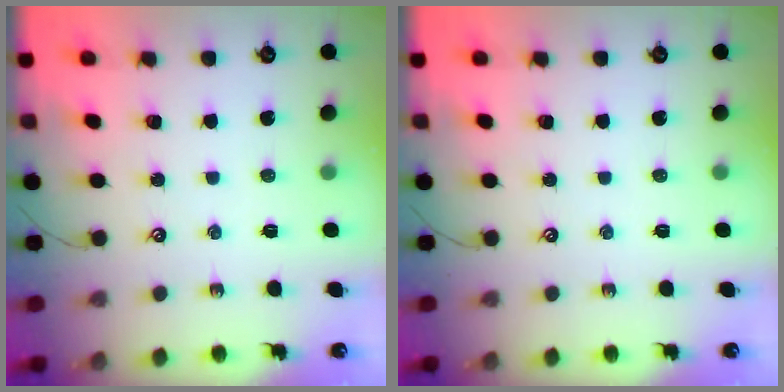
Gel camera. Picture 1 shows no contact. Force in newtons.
{"total": 0.0}